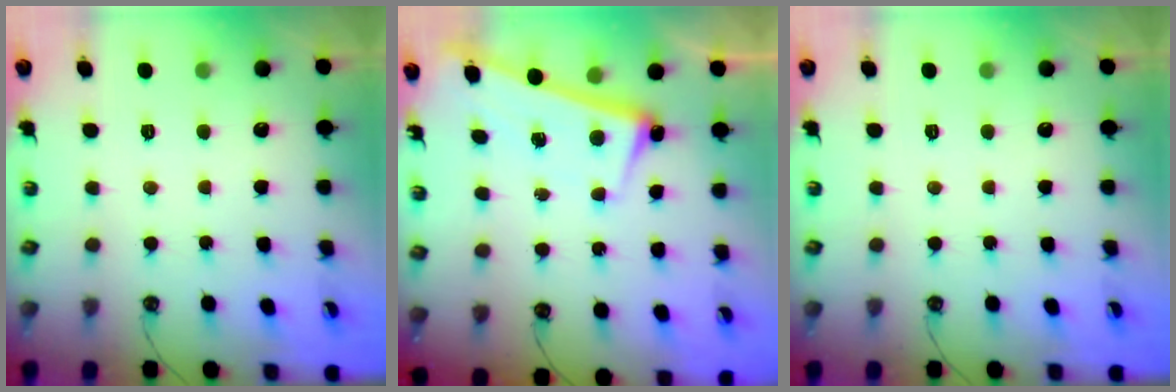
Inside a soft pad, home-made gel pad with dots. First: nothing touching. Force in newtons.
{"total": 2.7, "press": 2.5, "slide": 0.9}
{"total": 0.0}